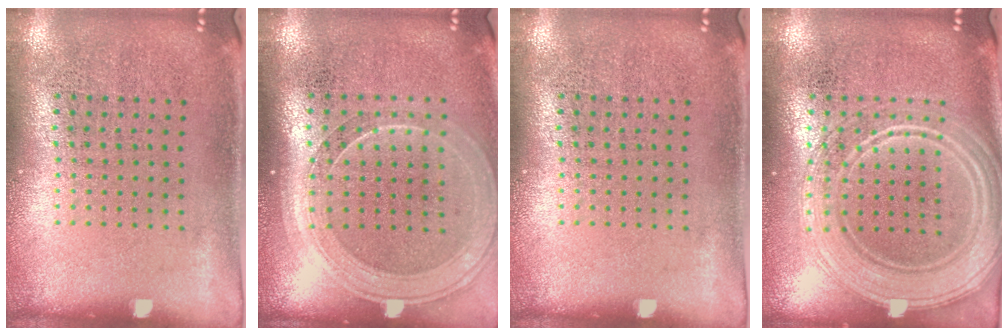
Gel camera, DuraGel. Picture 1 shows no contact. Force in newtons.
{"total": 1.7, "press": 1.5, "slide": 0.6}
{"total": 0.0}
{"total": 3.8, "press": 3.7, "slide": 0.6}